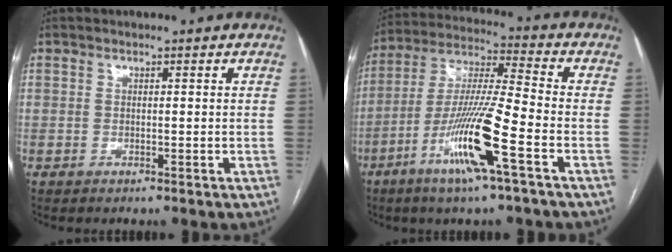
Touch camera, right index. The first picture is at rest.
{"total": 14.4, "force": [-6.4, -0.1, 13.0], "torque": [-0.260, -0.013, -0.122]}